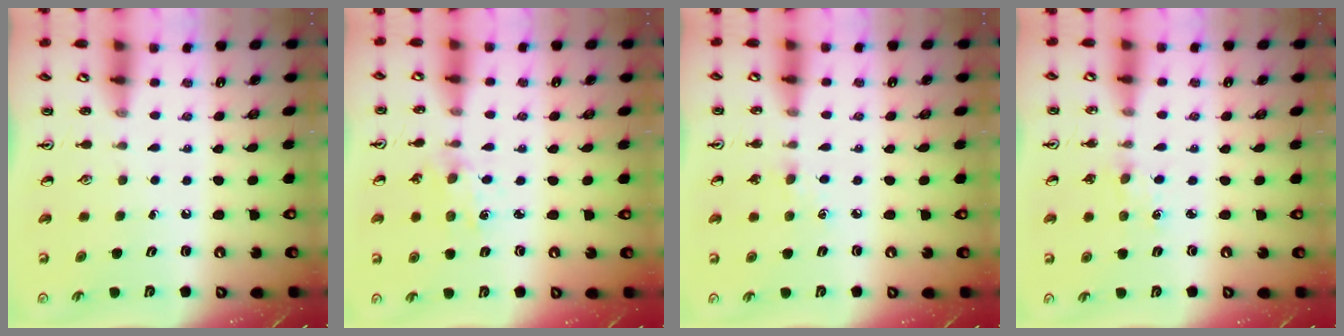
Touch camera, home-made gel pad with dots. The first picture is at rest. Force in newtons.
{"total": 2.5, "press": 2.5, "slide": 0.5}
{"total": 4.7, "press": 4.7, "slide": 0.6}
{"total": 2.1, "press": 2.1, "slide": 0.3}